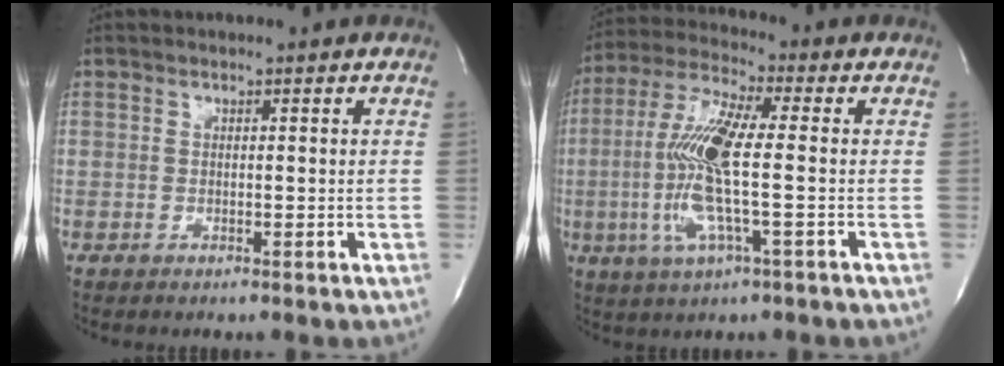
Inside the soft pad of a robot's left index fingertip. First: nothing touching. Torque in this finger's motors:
{"motor_torque": [1.28, 0.87, 0.40, 0.21]}